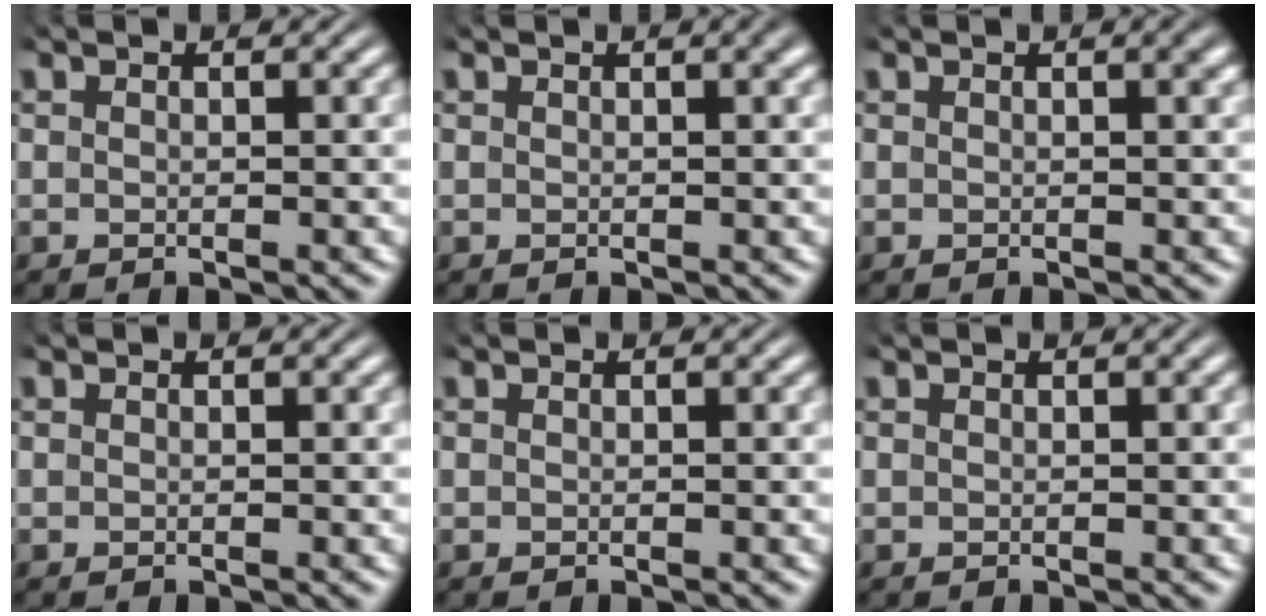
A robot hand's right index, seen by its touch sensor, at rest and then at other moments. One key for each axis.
{"total": 0.7, "fx": 0.4, "fy": -0.1, "fz": 0.6, "tx": -0.002, "ty": 0.005, "tz": 0.003}
{"total": 0.7, "fx": 0.3, "fy": -0.1, "fz": 0.7, "tx": -0.002, "ty": 0.003, "tz": 0.002}
{"total": 0.0}
{"total": 0.0}
{"total": 0.0}